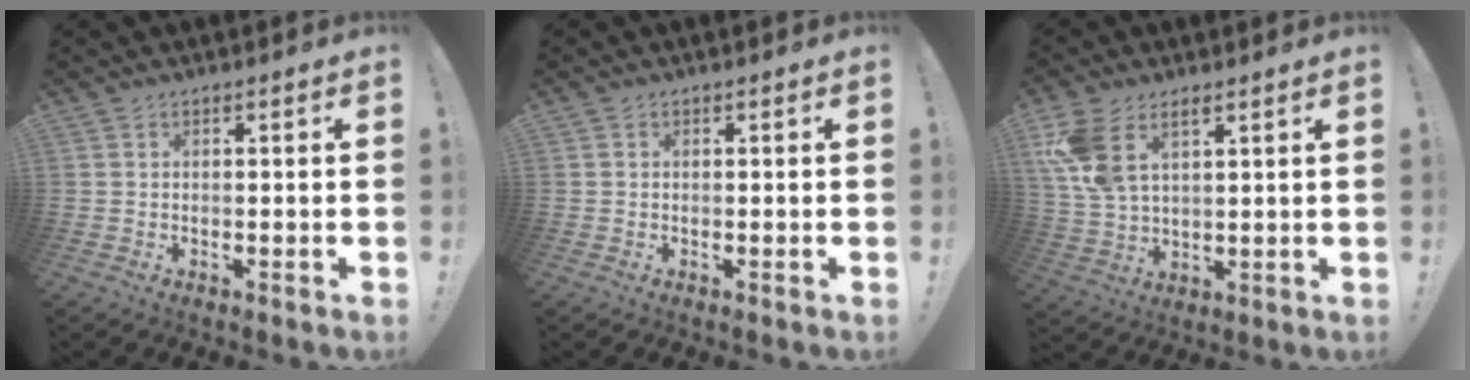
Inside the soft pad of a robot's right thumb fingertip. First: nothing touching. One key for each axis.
{"total": 0.0}
{"total": 9.9, "fx": 5.2, "fy": 5.5, "fz": 6.4, "tx": -0.130, "ty": -0.014, "tz": 0.099}